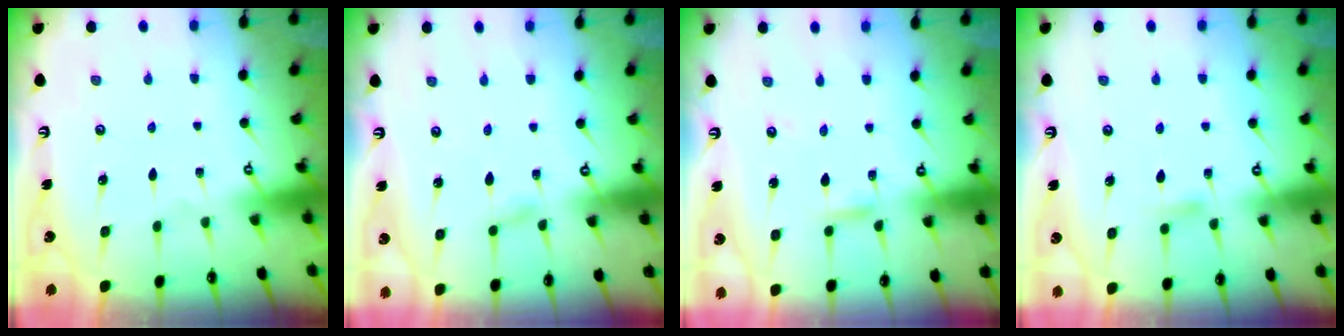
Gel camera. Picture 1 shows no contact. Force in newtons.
{"total": 0.9, "press": 0.9, "slide": 0.1}
{"total": 2.4, "press": 2.4, "slide": 0.1}
{"total": 4.5, "press": 4.5, "slide": 0.5}